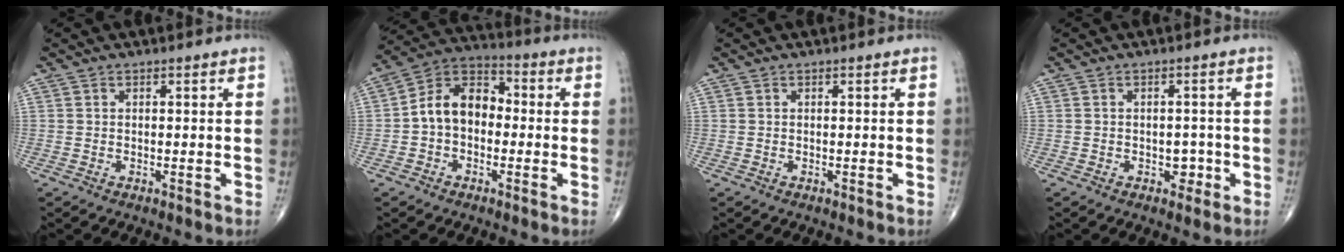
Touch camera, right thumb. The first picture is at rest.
{"total": 10.8, "force": [-0.8, 7.7, 7.5], "torque": [-0.107, 0.037, -0.032]}
{"total": 0.0}
{"total": 2.5, "force": [-0.8, 1.9, 1.4], "torque": [-0.002, 0.006, -0.012]}